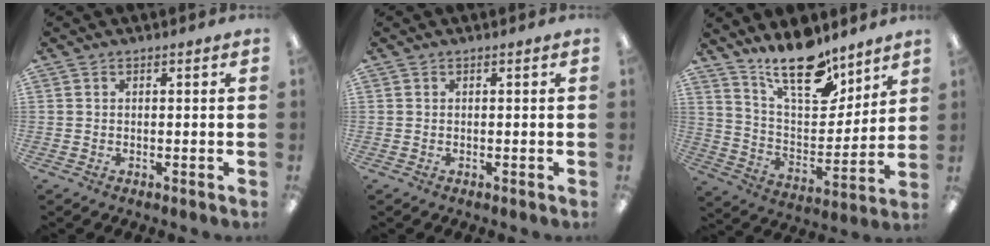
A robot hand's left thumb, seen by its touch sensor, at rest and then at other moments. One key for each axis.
{"total": 0.0}
{"total": 18.4, "fx": 14.1, "fy": 7.2, "fz": 9.4, "tx": -0.160, "ty": -0.089, "tz": 0.244}